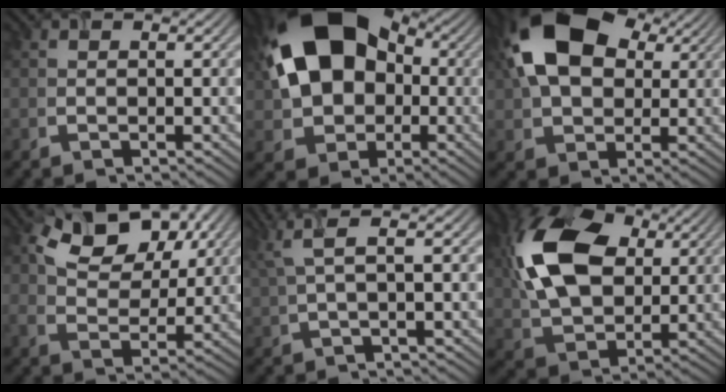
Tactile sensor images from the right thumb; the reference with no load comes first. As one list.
[{"total": 16.7, "force": [2.0, 12.3, 11.1], "torque": [-0.210, 0.007, 0.029]}, {"total": 15.9, "force": [4.5, 10.5, 11.0], "torque": [-0.225, 0.024, 0.075]}, {"total": 9.5, "force": [4.4, 5.9, 6.0], "torque": [-0.120, 0.001, 0.078]}, {"total": 5.0, "force": [2.3, 1.1, 4.3], "torque": [-0.083, 0.023, 0.045]}, {"total": 15.2, "force": [3.6, 10.0, 10.8], "torque": [-0.251, 0.024, 0.062]}]